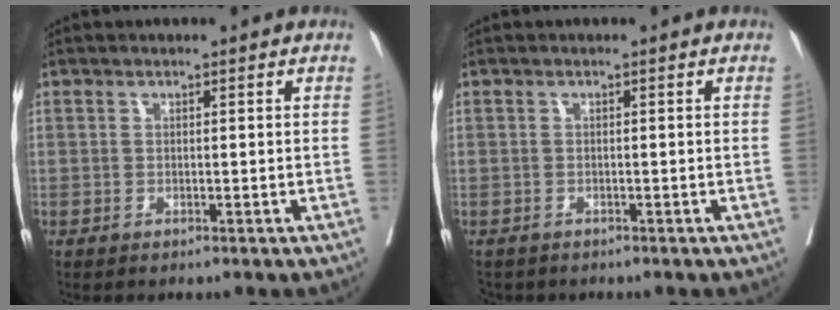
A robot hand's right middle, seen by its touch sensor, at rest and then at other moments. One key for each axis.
{"total": 2.6, "fx": -2.2, "fy": 1.4, "fz": 0.4, "tx": -0.010, "ty": -0.003, "tz": -0.034}